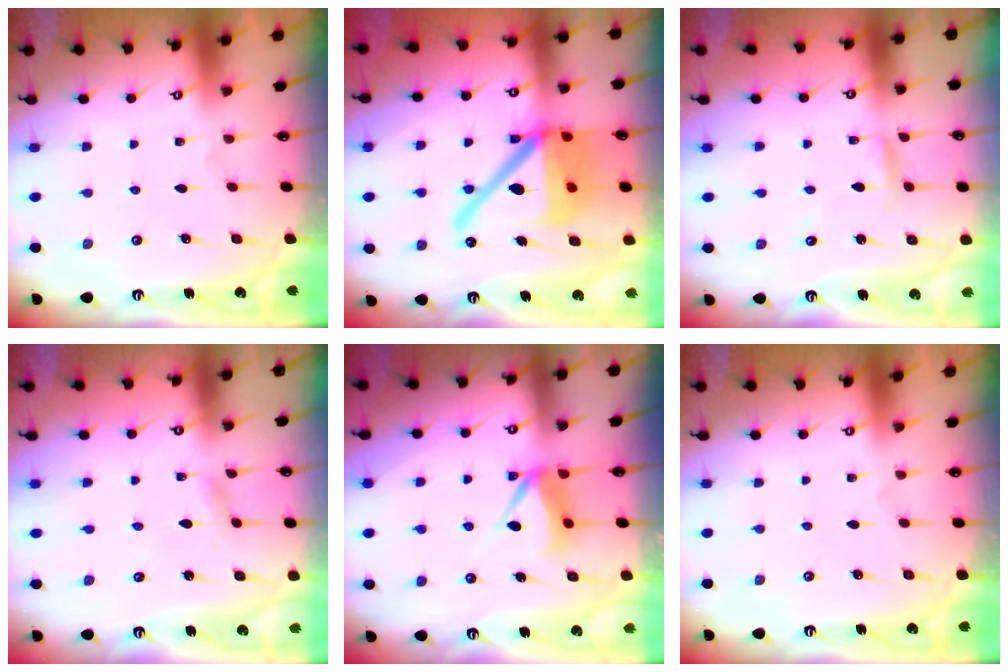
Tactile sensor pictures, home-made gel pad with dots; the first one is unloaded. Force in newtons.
{"total": 21.3, "press": 21.1, "slide": 3.1}
{"total": 3.1, "press": 3.1, "slide": 0.3}
{"total": 2.1, "press": 2.1, "slide": 0.2}
{"total": 7.3, "press": 7.3, "slide": 0.7}
{"total": 0.0}